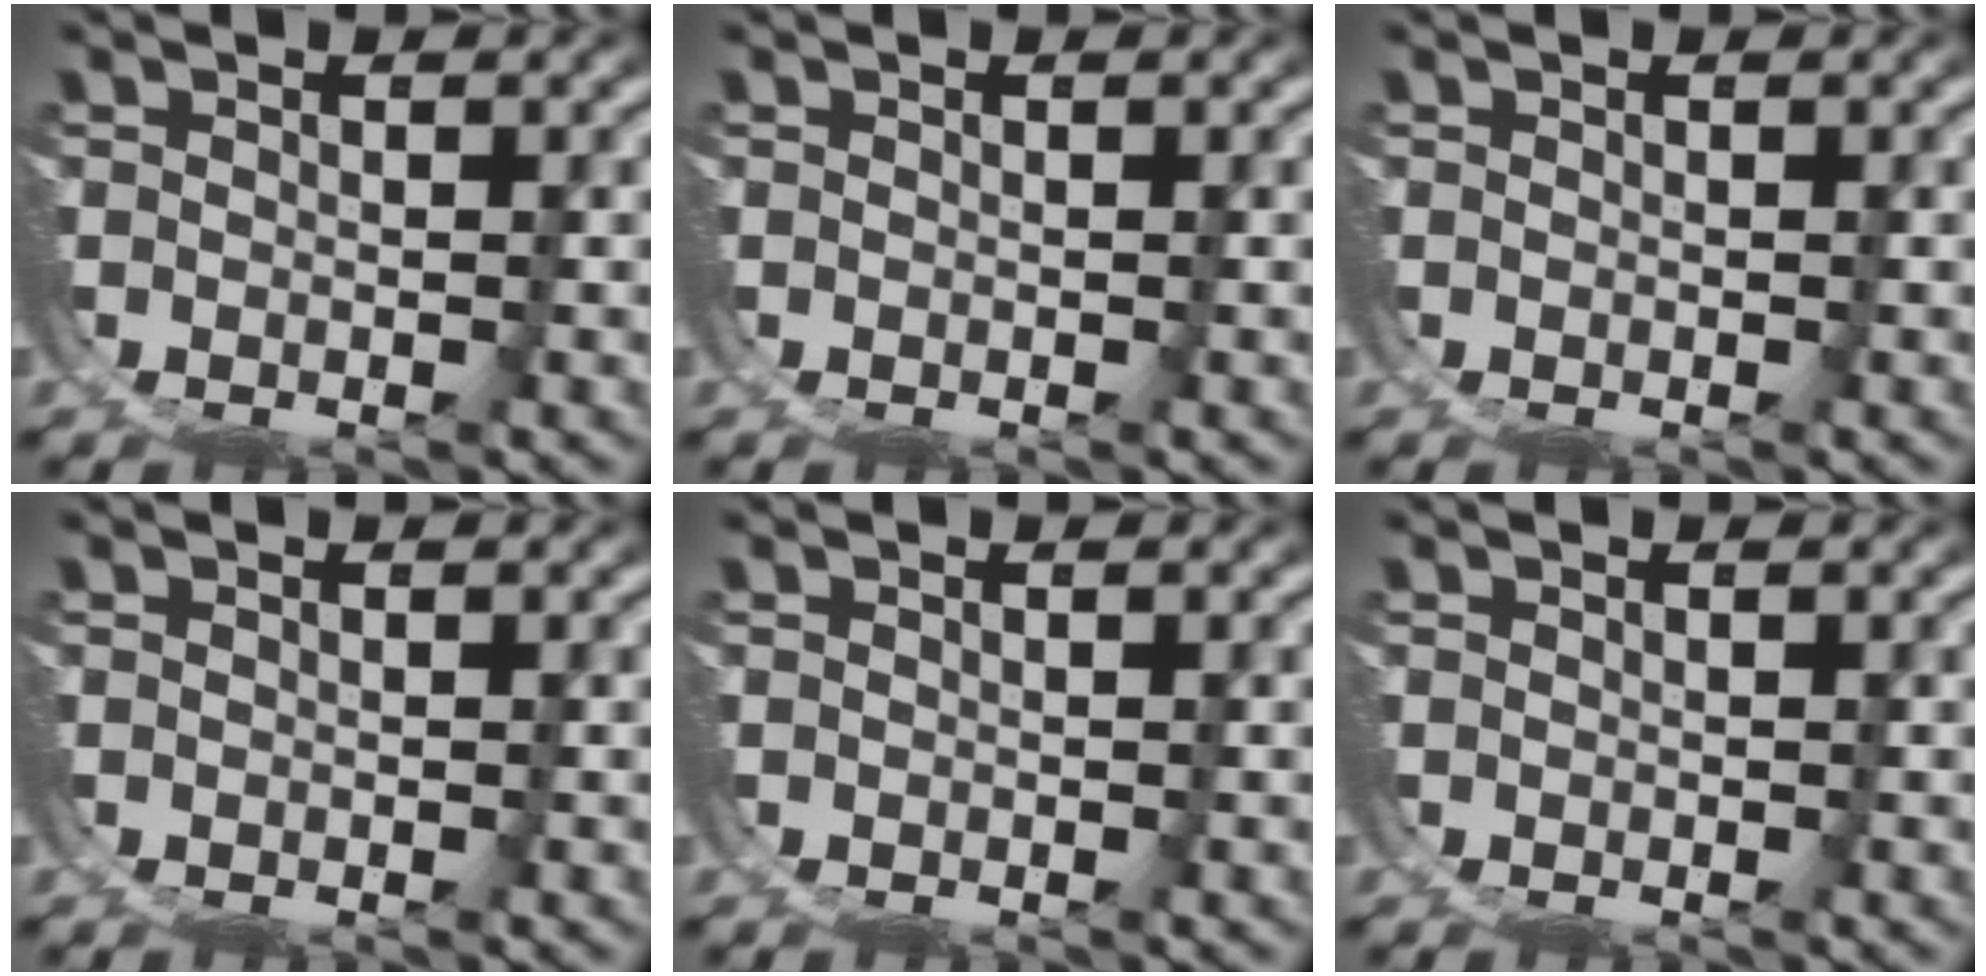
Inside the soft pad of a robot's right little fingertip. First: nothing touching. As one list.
[{"total": 0.0}, {"total": 0.0}, {"total": 0.0}, {"total": 0.0}, {"total": 0.0}]